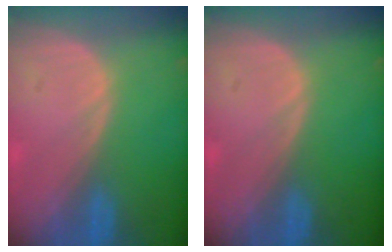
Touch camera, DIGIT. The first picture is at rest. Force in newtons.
{"total": 0.0}